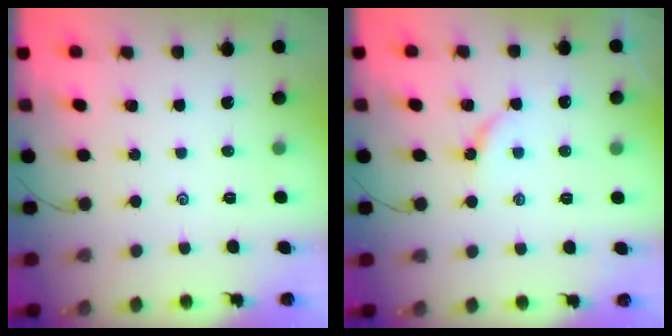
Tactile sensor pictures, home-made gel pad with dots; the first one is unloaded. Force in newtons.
{"total": 4.4, "press": 4.4, "slide": 0.5}